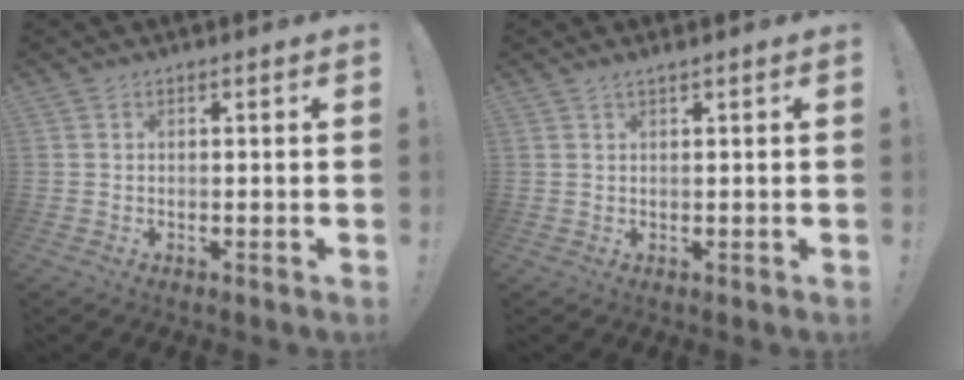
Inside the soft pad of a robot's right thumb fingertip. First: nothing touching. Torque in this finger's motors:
{"motor_torque": [-0.09, -0.07, 0.47, -0.06, 0.00]}